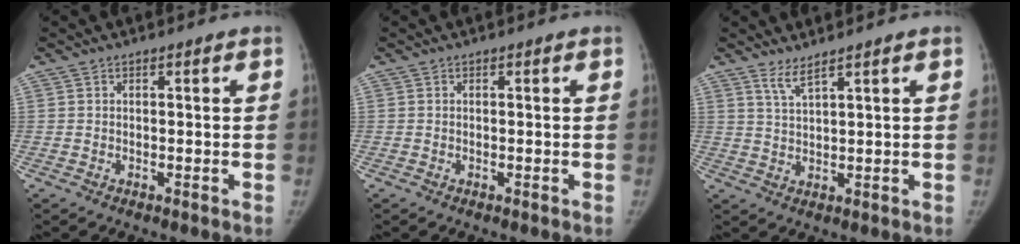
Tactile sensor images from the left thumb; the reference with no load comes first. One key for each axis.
{"total": 0.0}
{"total": 3.0, "fx": 2.4, "fy": 0.1, "fz": 1.8, "tx": -0.037, "ty": -0.021, "tz": 0.052}